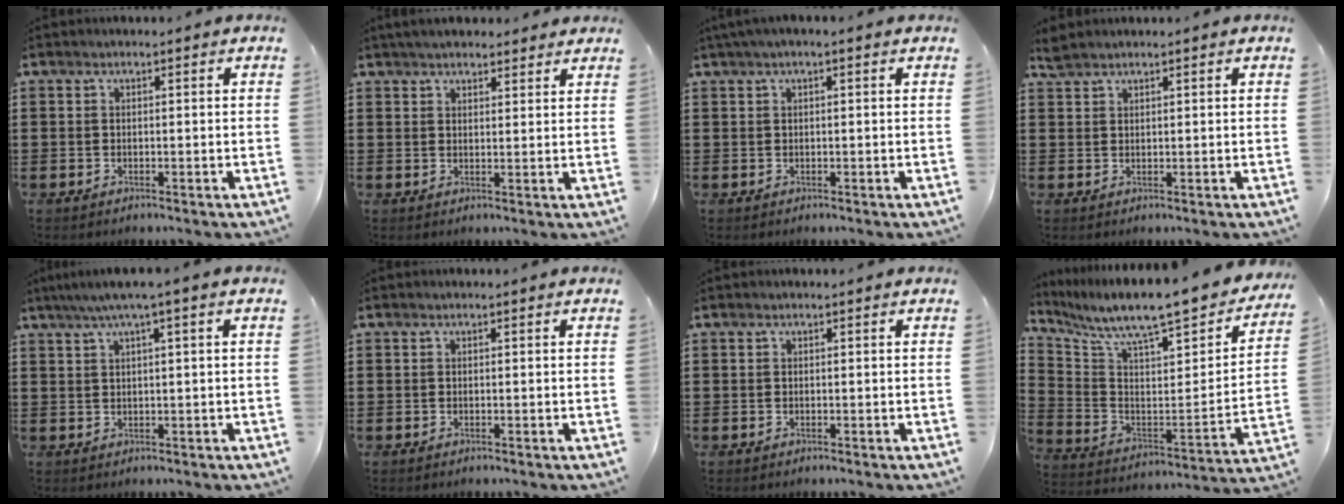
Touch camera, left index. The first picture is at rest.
{"total": 2.9, "force": [2.8, 0.5, 0.6], "torque": [-0.019, -0.001, 0.053]}
{"total": 1.2, "force": [0.2, 0.1, 1.2], "torque": [-0.020, 0.000, 0.005]}
{"total": 1.7, "force": [1.6, 0.3, 0.5], "torque": [-0.013, 0.001, 0.032]}
{"total": 2.7, "force": [0.9, -0.4, 2.5], "torque": [-0.047, -0.004, 0.013]}
{"total": 0.0}
{"total": 0.0}
{"total": 8.9, "force": [7.6, 1.2, 4.4], "torque": [-0.105, -0.072, 0.119]}